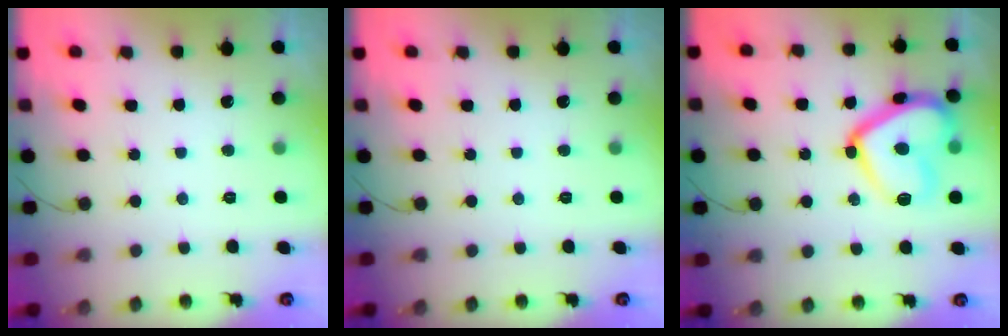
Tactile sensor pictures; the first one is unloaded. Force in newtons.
{"total": 0.0}
{"total": 18.2, "press": 18.2, "slide": 1.3}